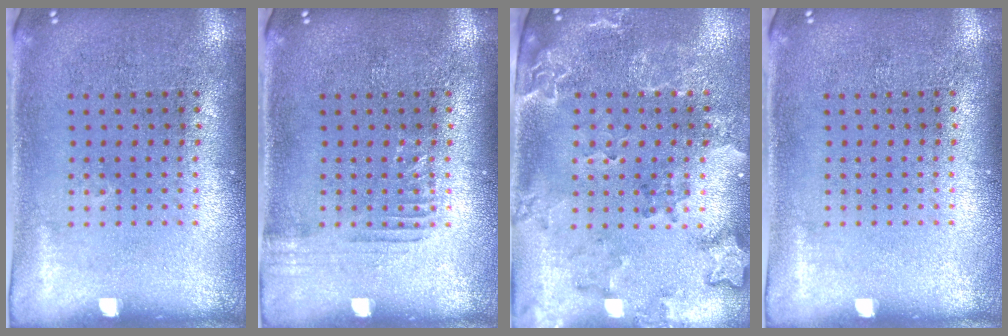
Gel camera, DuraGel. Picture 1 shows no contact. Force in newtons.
{"total": 1.2, "press": 1.2, "slide": 0.3}
{"total": 2.0, "press": 1.9, "slide": 0.7}
{"total": 0.0}